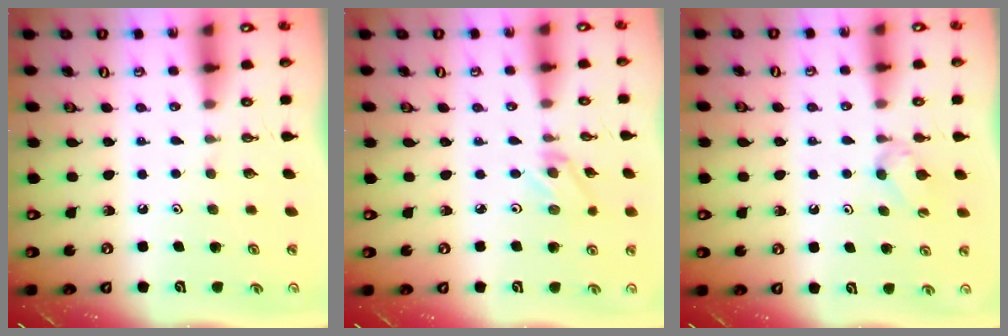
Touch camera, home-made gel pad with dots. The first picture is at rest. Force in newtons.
{"total": 2.2, "press": 2.2, "slide": 0.3}
{"total": 4.3, "press": 4.3, "slide": 0.7}